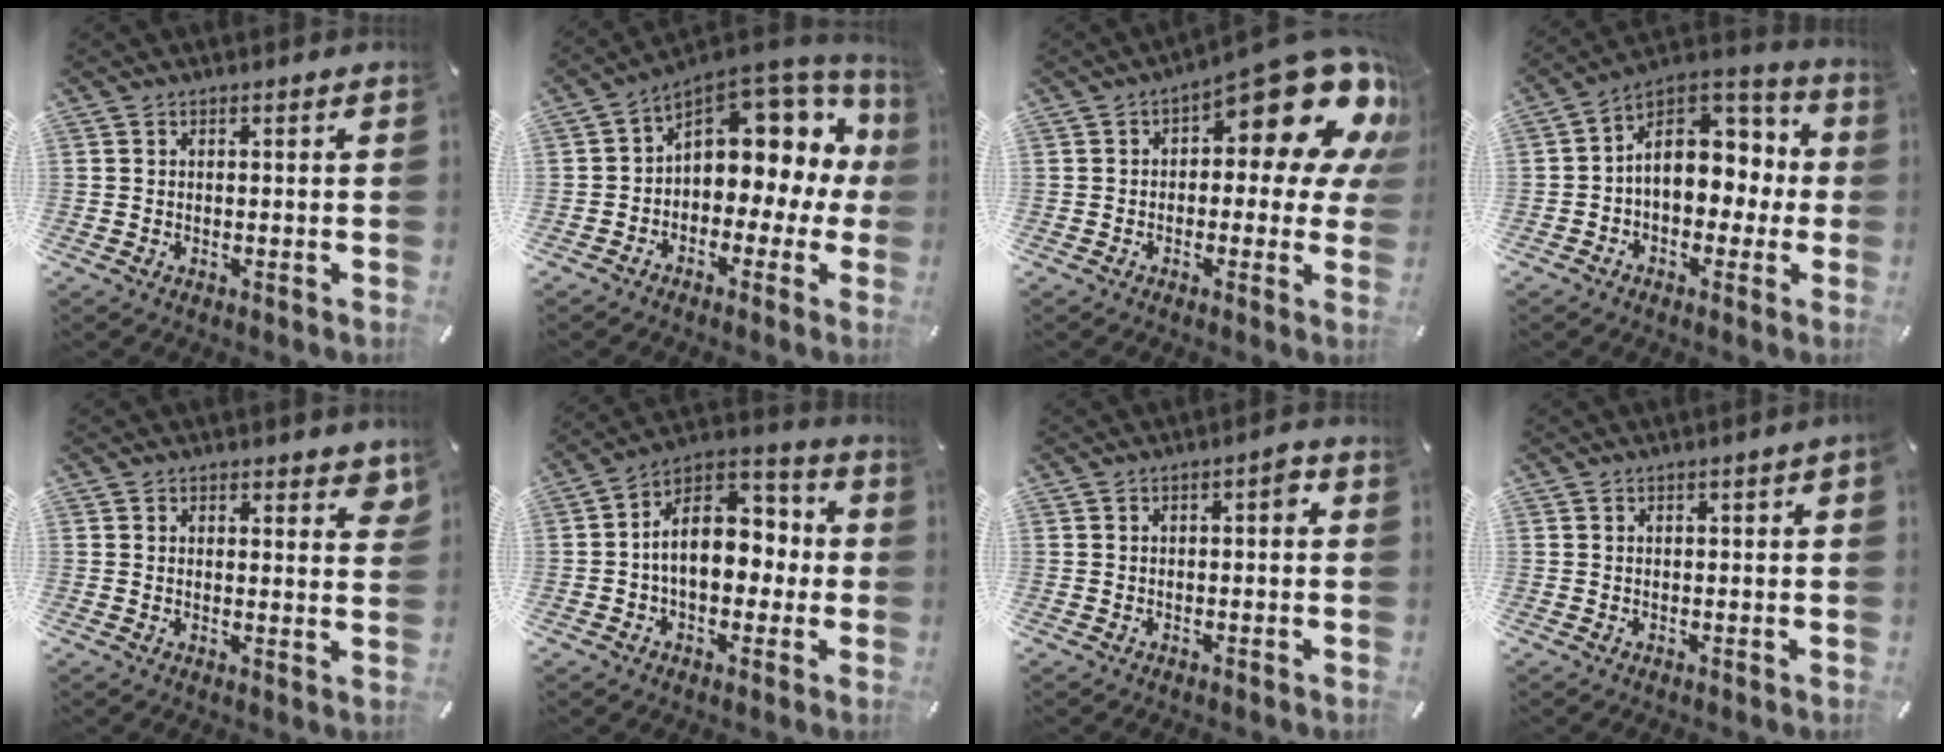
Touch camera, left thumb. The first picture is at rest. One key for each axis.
{"total": 10.5, "fx": 4.8, "fy": 7.3, "fz": 5.9, "tx": -0.078, "ty": -0.050, "tz": 0.082}
{"total": 16.8, "fx": 8.3, "fy": 6.7, "fz": 13.0, "tx": -0.167, "ty": -0.068, "tz": 0.132}
{"total": 13.9, "fx": 1.5, "fy": 10.8, "fz": 8.6, "tx": -0.119, "ty": -0.004, "tz": 0.029}
{"total": 2.9, "fx": 2.1, "fy": 1.6, "fz": 1.1, "tx": -0.003, "ty": -0.009, "tz": 0.034}
{"total": 13.8, "fx": -0.4, "fy": 10.0, "fz": 9.5, "tx": -0.141, "ty": 0.004, "tz": -0.007}
{"total": 2.5, "fx": -0.2, "fy": 1.1, "fz": 2.3, "tx": -0.037, "ty": 0.010, "tz": -0.011}
{"total": 0.9, "fx": 0.0, "fy": 0.1, "fz": 0.9, "tx": -0.015, "ty": -0.001, "tz": 0.000}